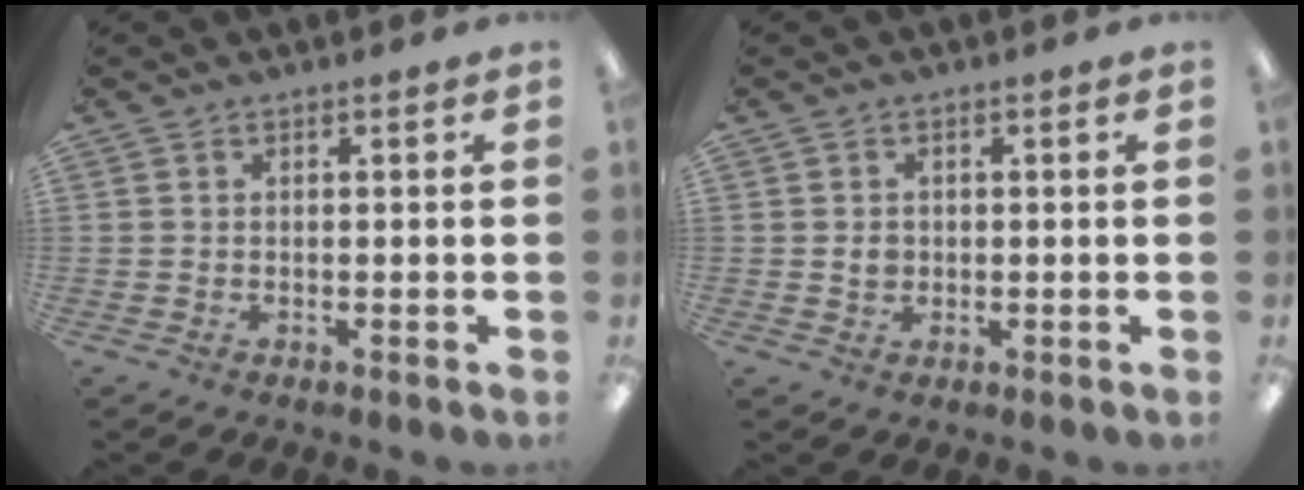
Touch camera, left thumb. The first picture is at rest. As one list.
[{"total": 2.1, "force": [0.1, 1.8, 1.2], "torque": [-0.024, 0.005, 0.000]}]